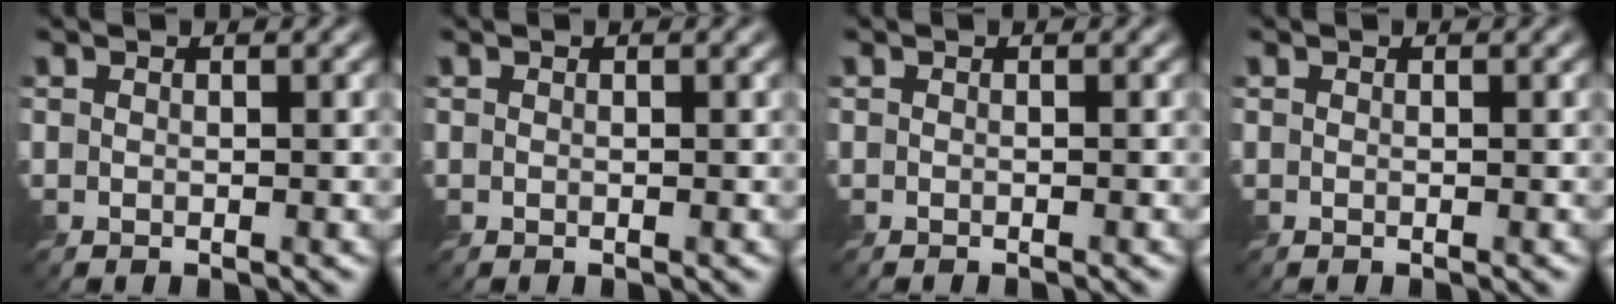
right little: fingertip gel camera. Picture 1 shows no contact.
{"total": 0.0}
{"total": 0.9, "force": [-0.8, 0.1, 0.2], "torque": [0.003, -0.002, -0.014]}
{"total": 0.0}